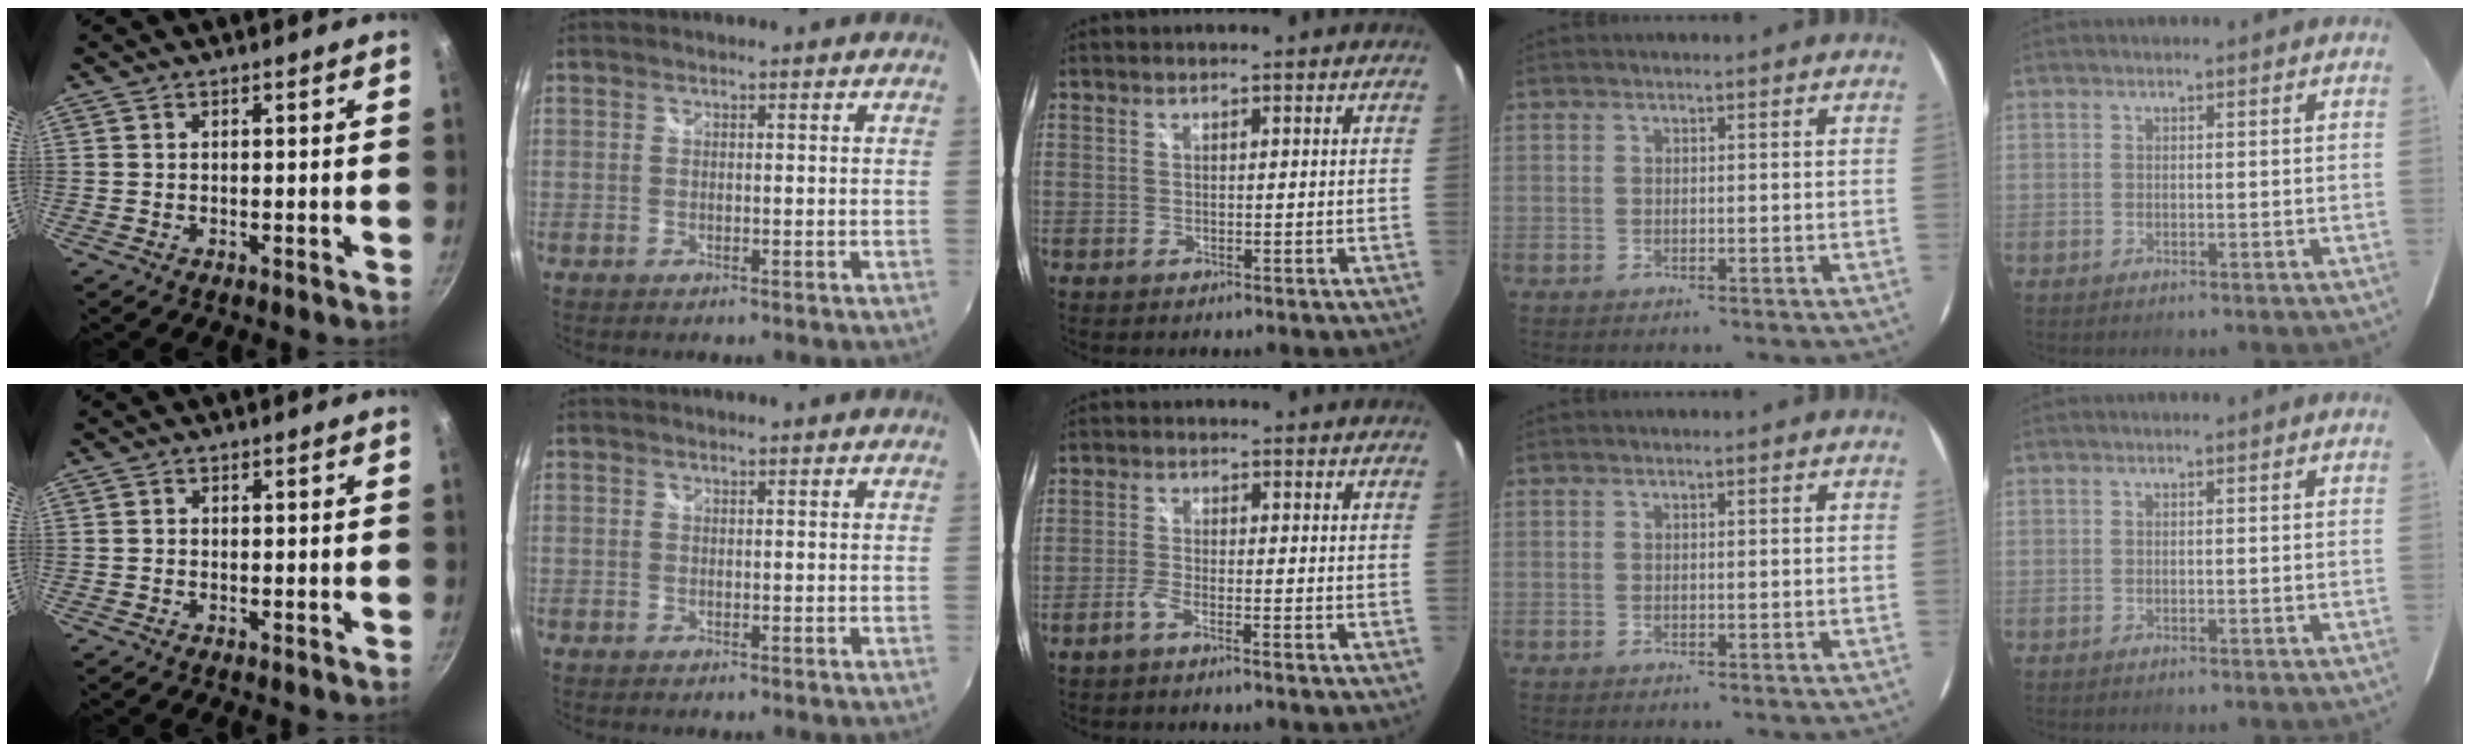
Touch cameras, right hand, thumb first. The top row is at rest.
{"middle": {"total": 2.1, "force": [-1.7, 0.1, 1.3], "torque": [-0.042, 0.003, -0.038]}}